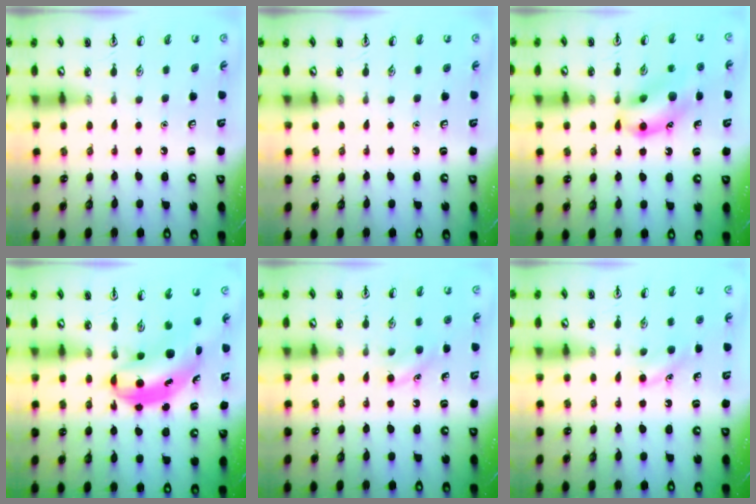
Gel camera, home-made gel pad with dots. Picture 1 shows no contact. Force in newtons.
{"total": 0.0}
{"total": 14.1, "press": 13.8, "slide": 2.7}
{"total": 6.2, "press": 6.0, "slide": 1.7}
{"total": 4.5, "press": 4.2, "slide": 1.4}
{"total": 4.5, "press": 4.2, "slide": 1.4}